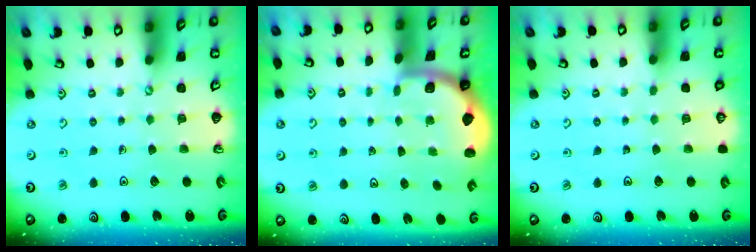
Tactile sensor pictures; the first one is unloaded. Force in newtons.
{"total": 1.9, "press": 1.8, "slide": 0.6}
{"total": 0.0}